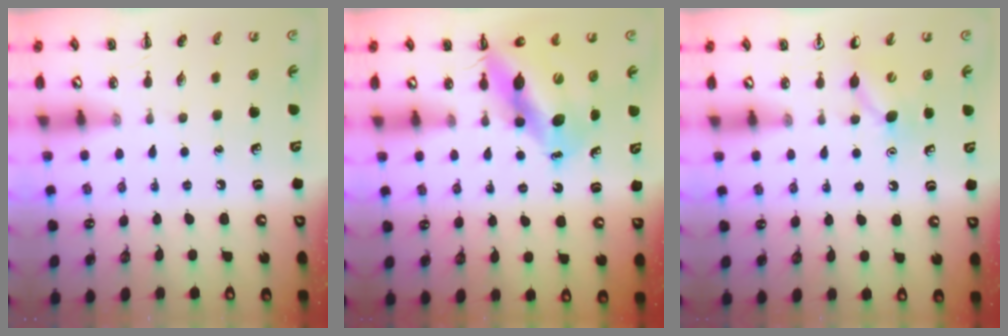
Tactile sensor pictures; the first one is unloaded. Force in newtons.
{"total": 11.2, "press": 10.8, "slide": 3.2}
{"total": 4.1, "press": 4.0, "slide": 1.1}